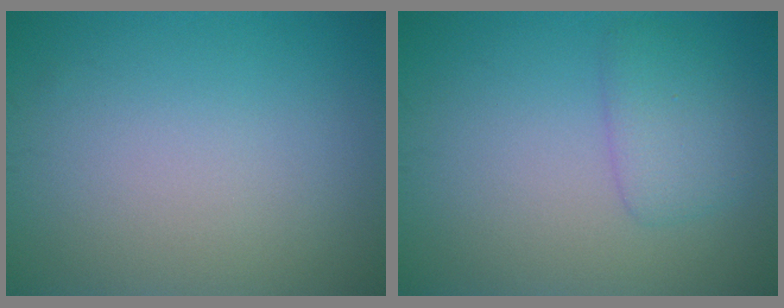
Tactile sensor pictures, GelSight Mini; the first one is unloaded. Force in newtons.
{"total": 2.6, "press": 2.6, "slide": 0.1}